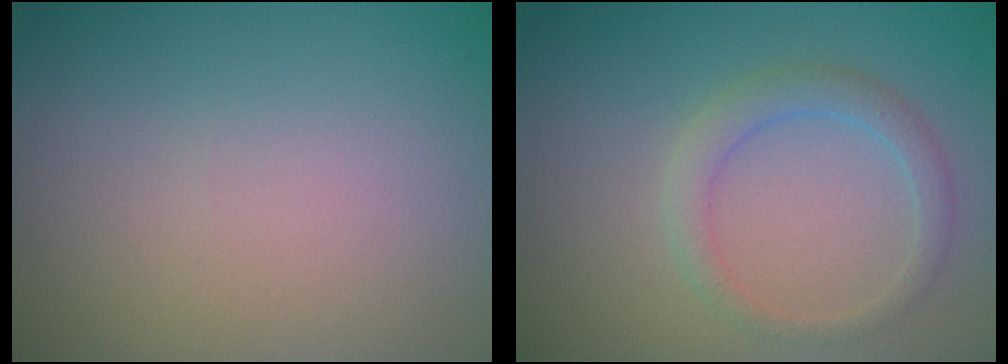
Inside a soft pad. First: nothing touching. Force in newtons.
{"total": 2.1, "press": 2.1, "slide": 0.1}